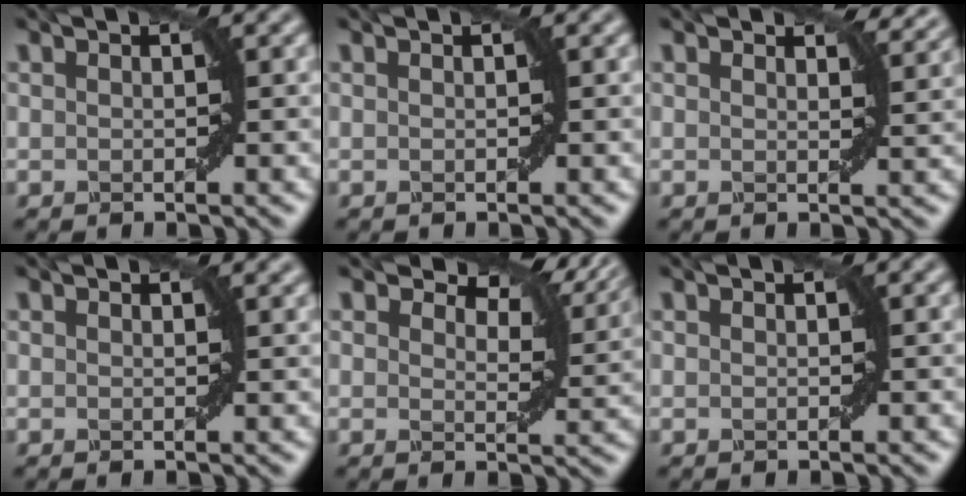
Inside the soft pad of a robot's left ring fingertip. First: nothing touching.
{"total": 0.0}
{"total": 2.9, "force": [2.3, 1.1, 1.4], "torque": [-0.022, 0.000, 0.032]}
{"total": 1.1, "force": [1.0, 0.4, 0.3], "torque": [-0.004, -0.003, 0.011]}
{"total": 7.3, "force": [5.2, 3.1, 4.1], "torque": [-0.058, 0.008, 0.076]}
{"total": 0.0}